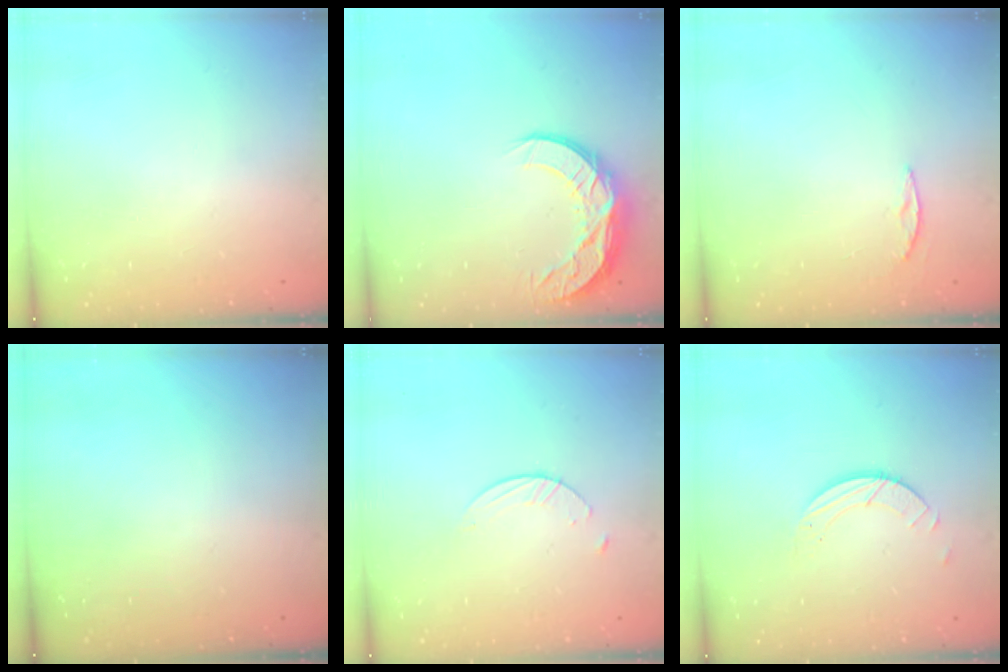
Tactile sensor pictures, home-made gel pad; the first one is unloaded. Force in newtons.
{"total": 11.3, "press": 11.3, "slide": 0.7}
{"total": 3.5, "press": 3.5, "slide": 0.4}
{"total": 0.0}
{"total": 2.7, "press": 2.6, "slide": 0.3}
{"total": 3.2, "press": 3.2, "slide": 0.3}